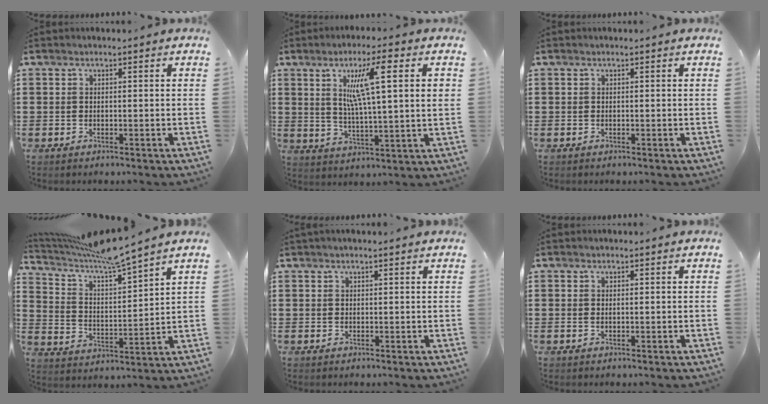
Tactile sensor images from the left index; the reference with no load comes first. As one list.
[{"total": 10.1, "force": [3.9, 1.4, 9.2], "torque": [-0.170, 0.003, 0.058]}, {"total": 0.0}, {"total": 8.1, "force": [7.3, -0.4, 3.5], "torque": [-0.095, -0.049, 0.123]}, {"total": 0.7, "force": [0.5, 0.0, 0.5], "torque": [-0.010, -0.001, 0.010]}, {"total": 0.0}]